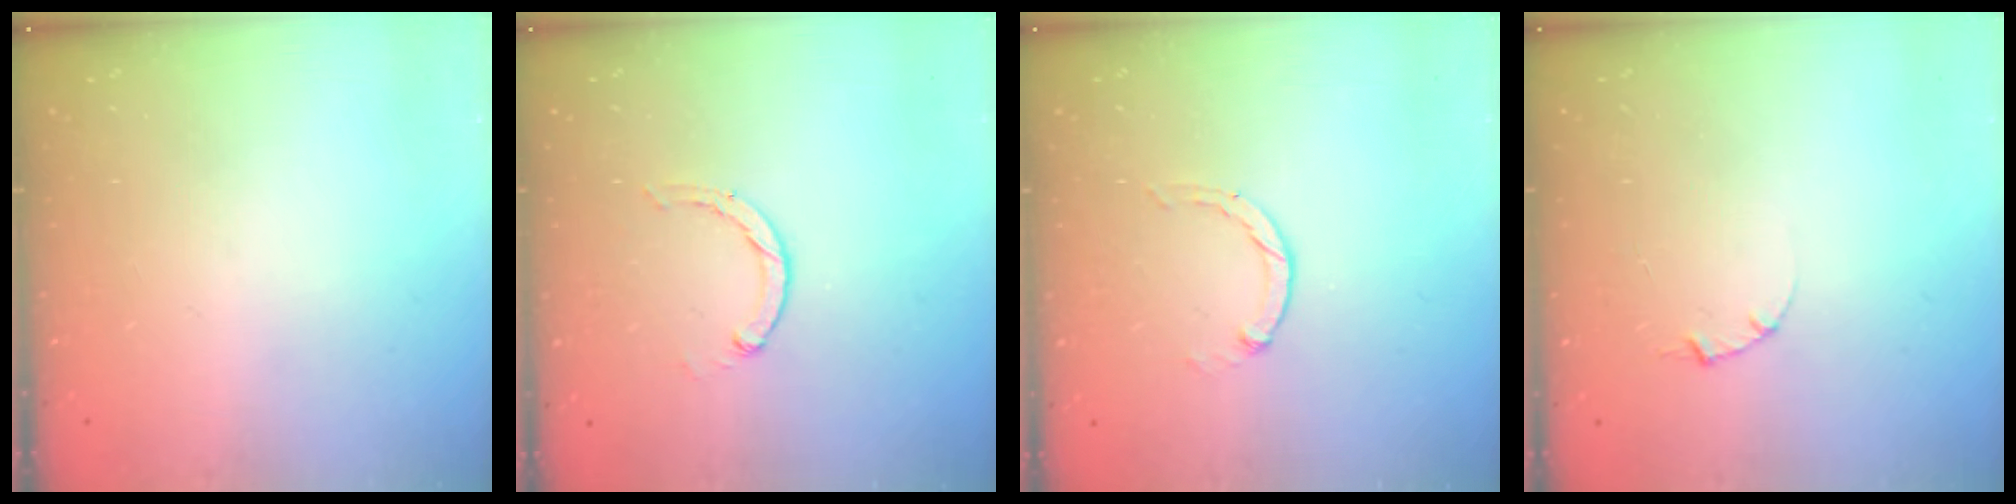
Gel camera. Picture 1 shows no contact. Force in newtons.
{"total": 0.8, "press": 0.8, "slide": 0.2}
{"total": 0.8, "press": 0.7, "slide": 0.2}
{"total": 1.0, "press": 1.0, "slide": 0.3}